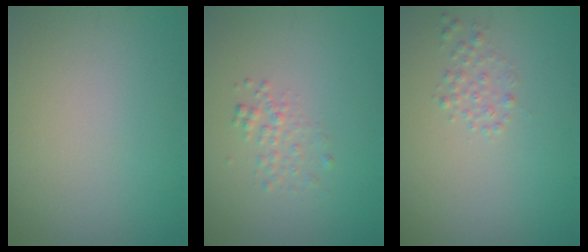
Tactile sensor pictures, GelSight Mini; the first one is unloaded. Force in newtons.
{"total": 1.4, "press": 1.4, "slide": 0.1}
{"total": 1.2, "press": 1.2, "slide": 0.0}